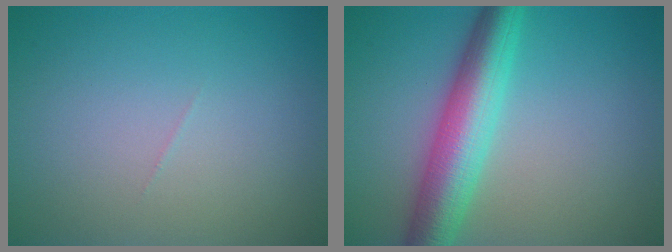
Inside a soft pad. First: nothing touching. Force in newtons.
{"total": 6.7, "press": 6.7, "slide": 0.3}